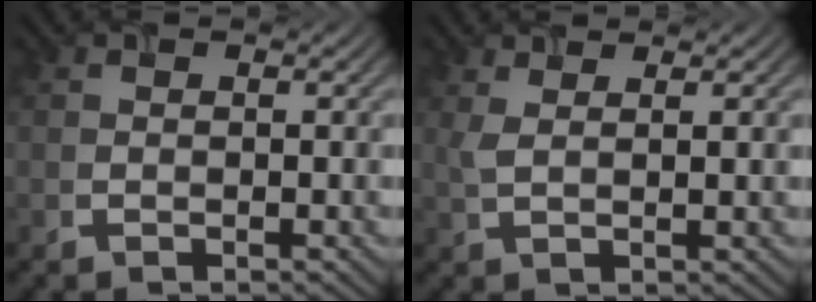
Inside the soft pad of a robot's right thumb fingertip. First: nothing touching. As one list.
[{"total": 2.1, "force": [1.3, 0.6, 1.6], "torque": [-0.031, 0.001, 0.031]}]